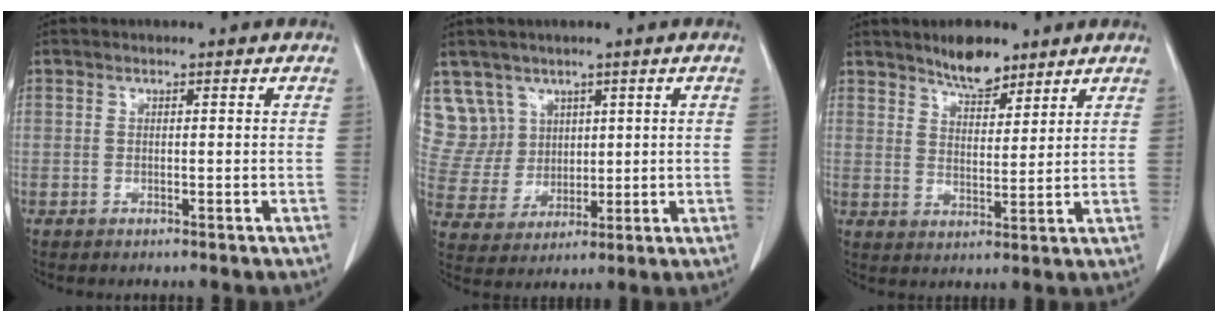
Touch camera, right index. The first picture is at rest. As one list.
[{"total": 8.5, "force": [5.1, 6.8, 0.1], "torque": [-0.010, 0.025, 0.118]}, {"total": 6.0, "force": [4.9, 2.1, 2.8], "torque": [-0.047, -0.002, 0.085]}]